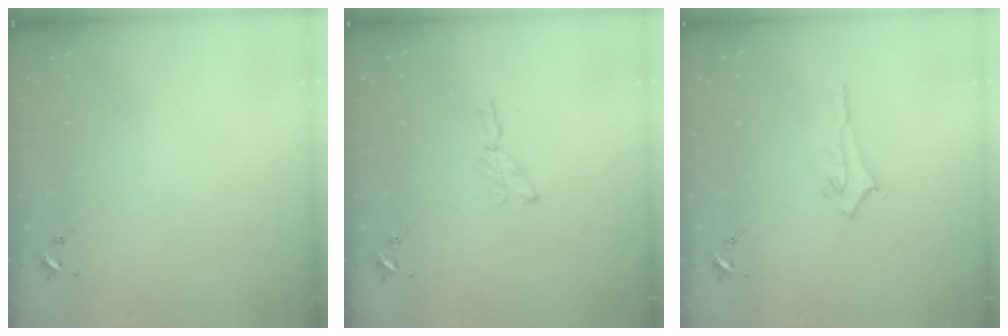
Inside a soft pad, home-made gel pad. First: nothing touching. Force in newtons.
{"total": 3.9, "press": 3.8, "slide": 0.4}
{"total": 2.9, "press": 2.9, "slide": 0.3}